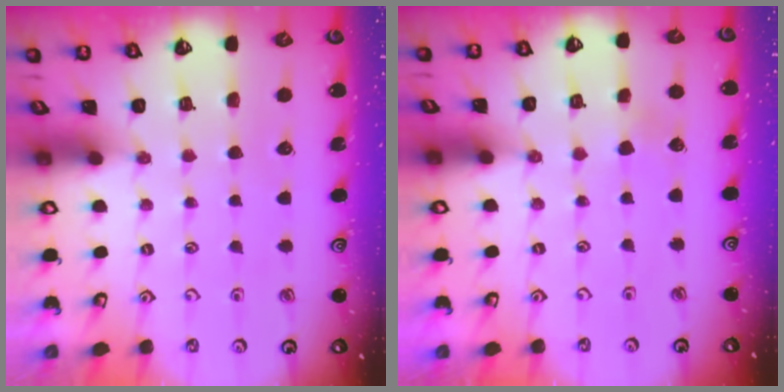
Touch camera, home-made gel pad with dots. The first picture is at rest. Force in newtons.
{"total": 1.4, "press": 1.4, "slide": 0.1}